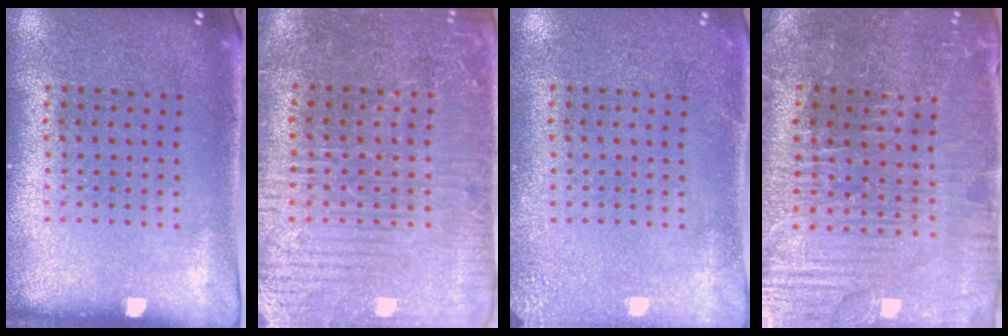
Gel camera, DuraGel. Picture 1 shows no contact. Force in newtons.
{"total": 3.5, "press": 3.4, "slide": 0.9}
{"total": 2.4, "press": 2.4, "slide": 0.3}
{"total": 3.6, "press": 3.6, "slide": 0.4}